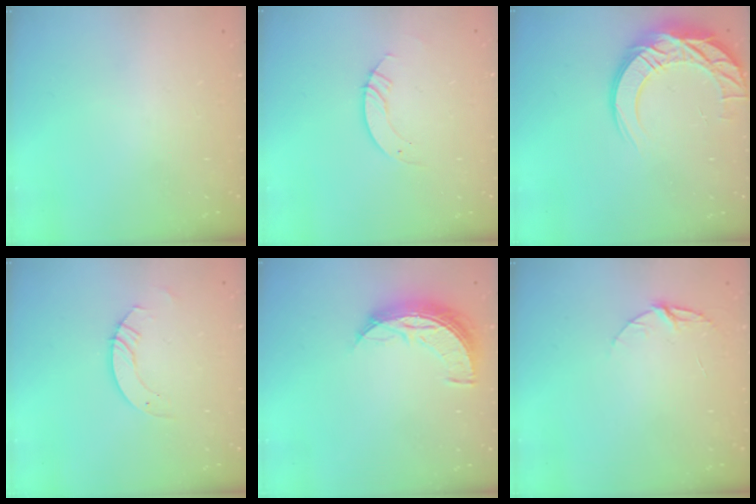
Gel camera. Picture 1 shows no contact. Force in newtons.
{"total": 3.5, "press": 3.5, "slide": 0.1}
{"total": 14.6, "press": 14.6, "slide": 1.0}
{"total": 3.3, "press": 3.3, "slide": 0.2}
{"total": 10.1, "press": 10.1, "slide": 0.6}
{"total": 5.3, "press": 5.3, "slide": 0.5}